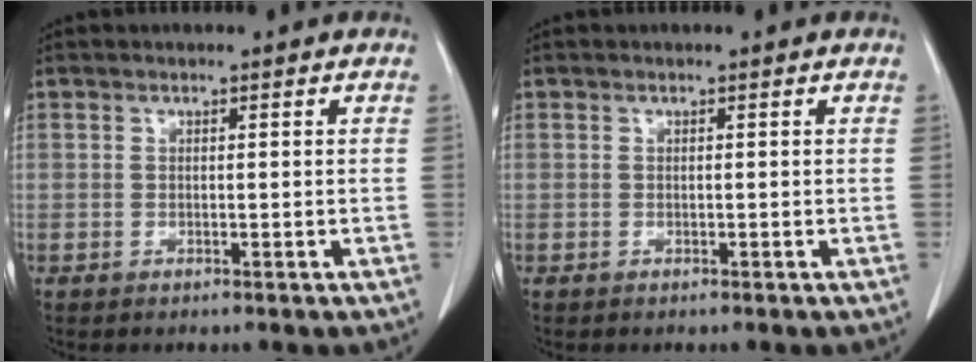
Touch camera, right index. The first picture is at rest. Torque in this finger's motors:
{"motor_torque": [0.00, 0.00, 0.00, 0.02]}